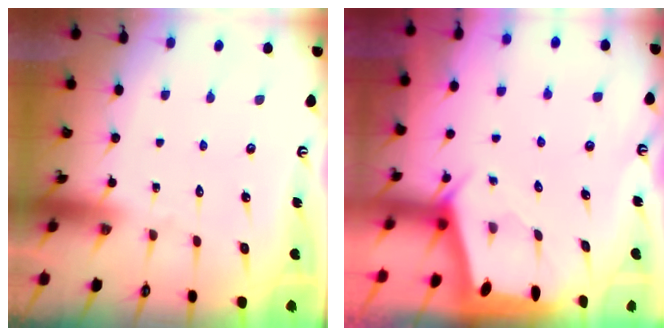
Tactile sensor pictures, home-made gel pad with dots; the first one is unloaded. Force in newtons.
{"total": 1.9, "press": 1.9, "slide": 0.3}